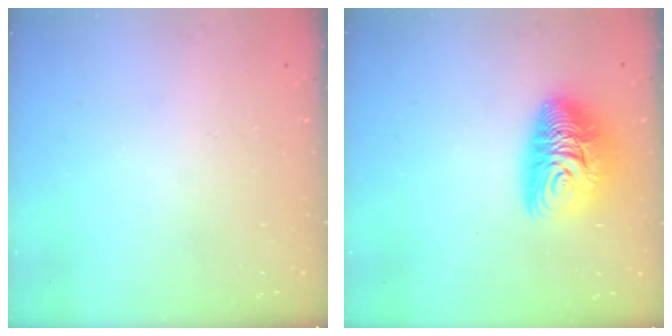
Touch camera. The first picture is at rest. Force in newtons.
{"total": 11.5, "press": 11.5, "slide": 0.9}